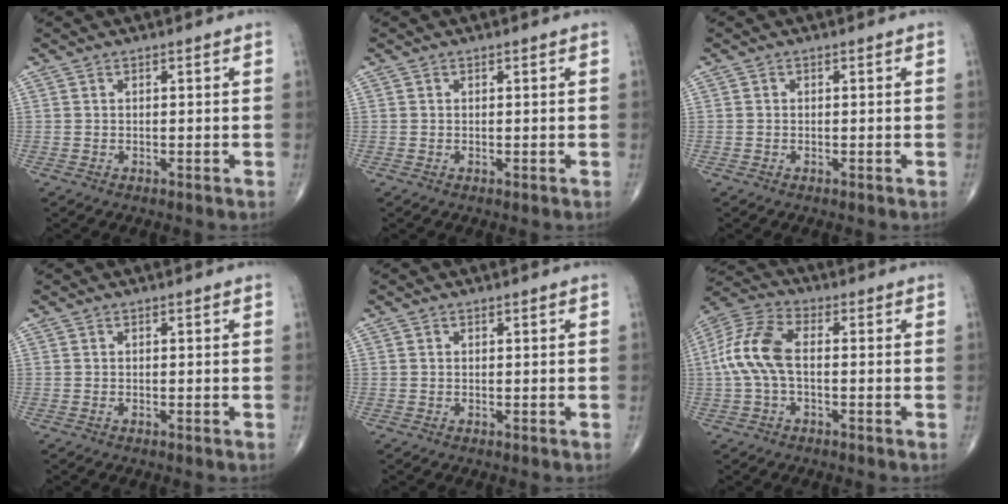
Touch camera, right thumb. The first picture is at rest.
{"total": 0.0}
{"total": 0.0}
{"total": 0.0}
{"total": 0.0}
{"total": 10.9, "force": [-0.4, 5.7, 9.2], "torque": [-0.210, 0.030, -0.013]}